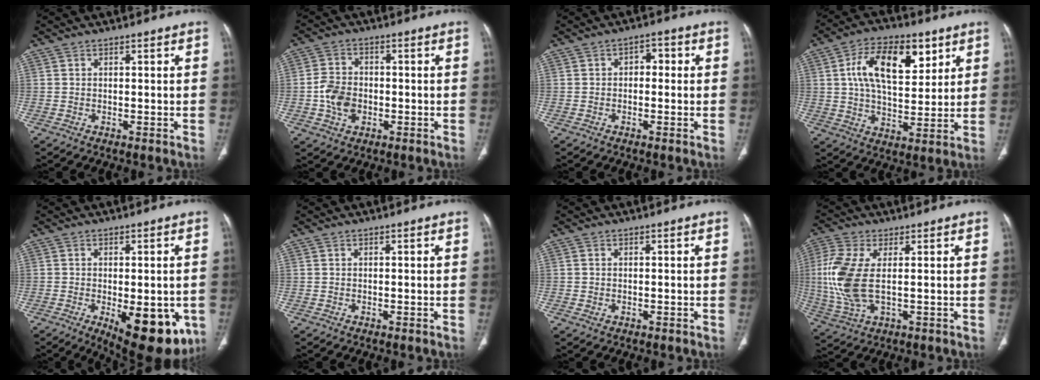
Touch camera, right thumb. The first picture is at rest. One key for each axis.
{"total": 6.7, "fx": -1.4, "fy": 5.0, "fz": 4.2, "tx": -0.066, "ty": 0.010, "tz": -0.028}
{"total": 2.8, "fx": 0.1, "fy": 1.9, "fz": 2.0, "tx": -0.009, "ty": 0.011, "tz": -0.009}
{"total": 15.7, "fx": 5.7, "fy": 8.3, "fz": 12.1, "tx": -0.175, "ty": -0.012, "tz": 0.097}
{"total": 15.4, "fx": -4.9, "fy": 6.7, "fz": 13.0, "tx": -0.132, "ty": -0.012, "tz": -0.047}
{"total": 0.0}
{"total": 0.6, "fx": -0.1, "fy": 0.5, "fz": 0.4, "tx": -0.011, "ty": -0.002, "tz": 0.001}
{"total": 11.7, "fx": 0.7, "fy": 5.4, "fz": 10.3, "tx": -0.264, "ty": -0.003, "tz": 0.017}